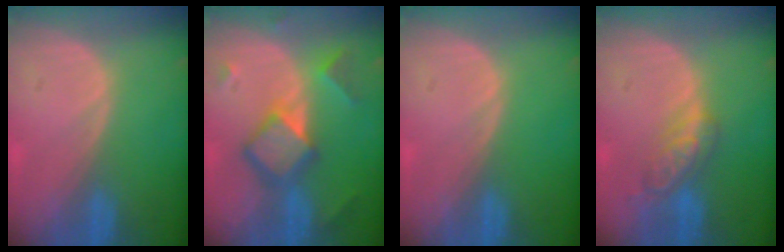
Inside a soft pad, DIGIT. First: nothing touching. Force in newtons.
{"total": 7.4, "press": 7.4, "slide": 0.5}
{"total": 0.0}
{"total": 5.7, "press": 5.0, "slide": 2.7}